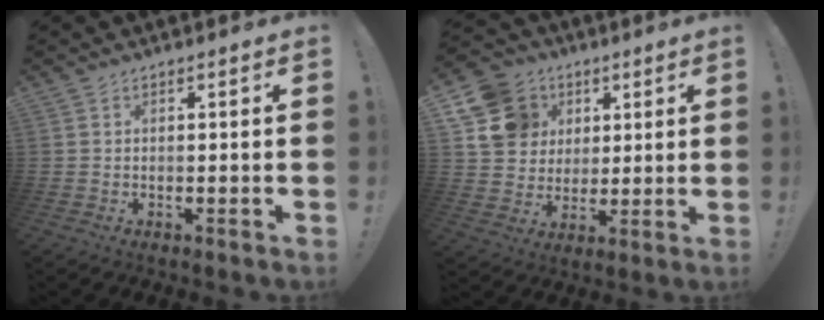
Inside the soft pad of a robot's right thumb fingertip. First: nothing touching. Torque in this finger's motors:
{"motor_torque": [1.24, 1.37, 0.36, 0.50, 0.00]}